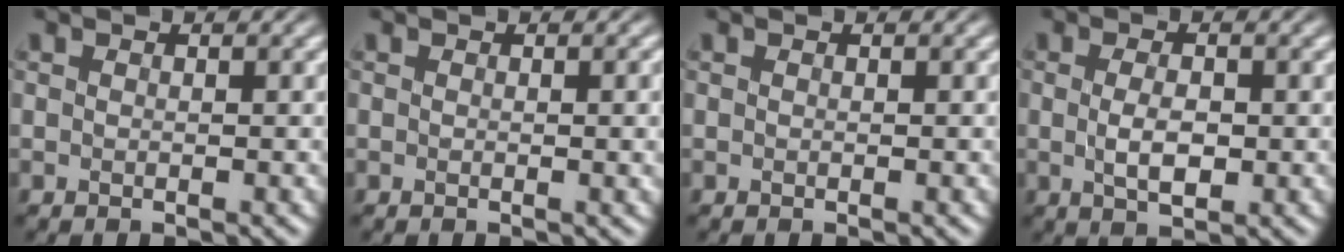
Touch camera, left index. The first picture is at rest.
{"total": 1.0, "force": [0.2, 0.1, 0.9], "torque": [-0.022, 0.006, 0.007]}
{"total": 0.0}
{"total": 2.0, "force": [-1.3, 0.3, 1.6], "torque": [-0.059, -0.006, 0.010]}